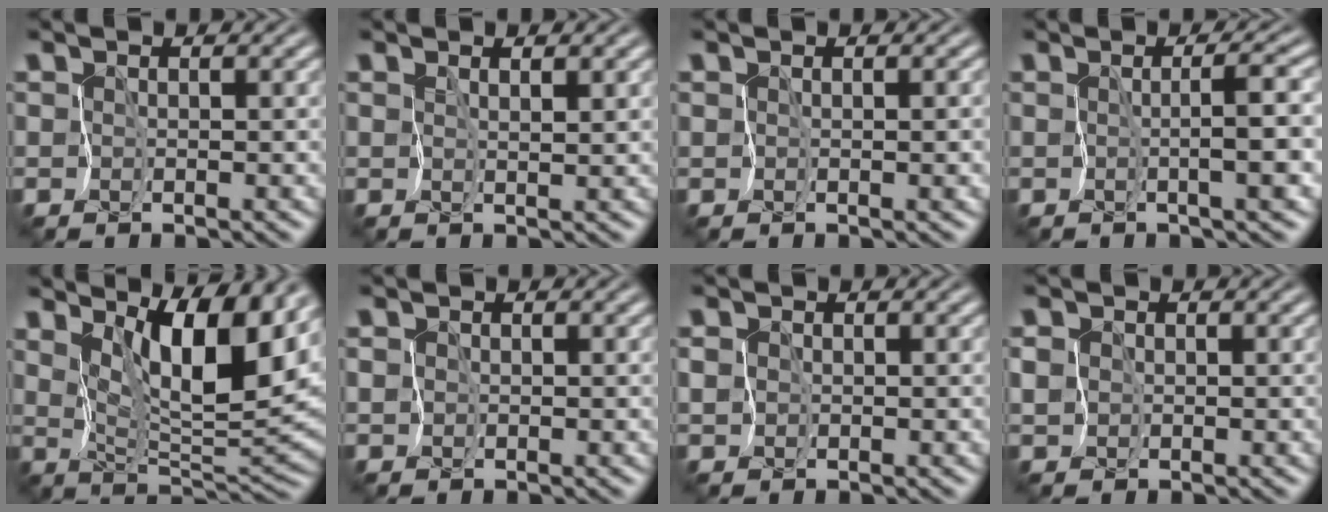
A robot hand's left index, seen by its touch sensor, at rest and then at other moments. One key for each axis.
{"total": 1.2, "fx": 0.8, "fy": 0.1, "fz": 0.9, "tx": -0.015, "ty": -0.006, "tz": 0.020}
{"total": 1.4, "fx": -0.5, "fy": 0.5, "fz": 1.1, "tx": -0.007, "ty": -0.004, "tz": -0.002}
{"total": 3.4, "fx": -0.4, "fy": 0.0, "fz": 3.4, "tx": -0.045, "ty": 0.000, "tz": -0.006}
{"total": 8.4, "fx": 4.3, "fy": 2.2, "fz": 6.9, "tx": -0.113, "ty": -0.012, "tz": 0.073}
{"total": 0.5, "fx": -0.3, "fy": 0.3, "fz": -0.3, "tx": 0.007, "ty": -0.003, "tz": -0.004}
{"total": 0.9, "fx": -0.3, "fy": 0.9, "fz": -0.1, "tx": 0.005, "ty": -0.002, "tz": -0.003}
{"total": 1.7, "fx": -0.2, "fy": 1.6, "fz": 0.3, "tx": -0.006, "ty": 0.000, "tz": -0.001}